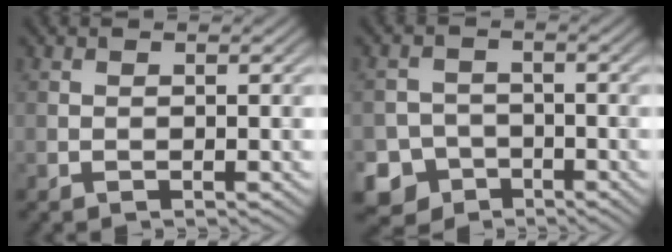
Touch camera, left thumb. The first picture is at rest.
{"total": 5.6, "force": [-3.3, 4.5, 0.9], "torque": [-0.008, -0.005, -0.073]}